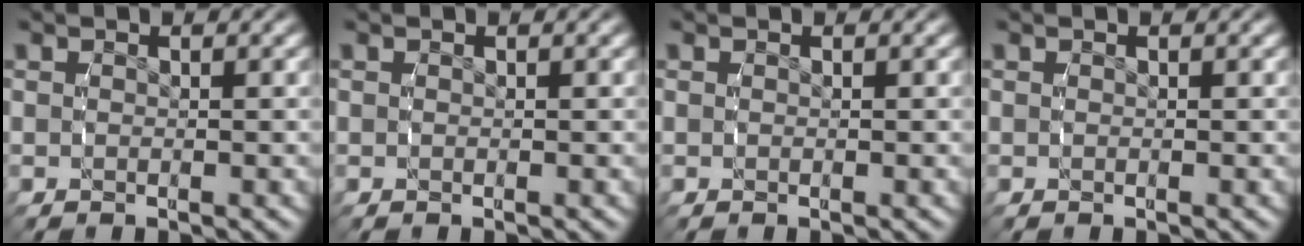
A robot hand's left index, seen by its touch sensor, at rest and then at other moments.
{"total": 0.0}
{"total": 0.0}
{"total": 0.0}